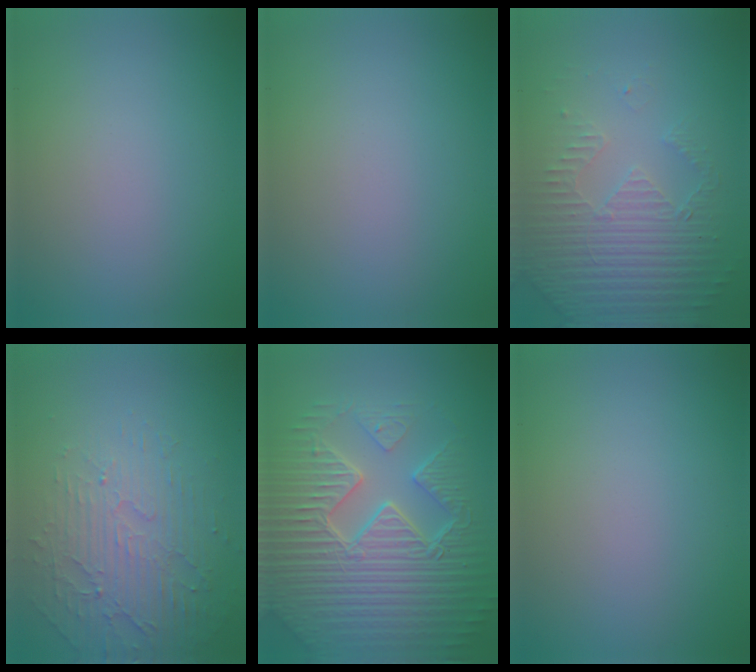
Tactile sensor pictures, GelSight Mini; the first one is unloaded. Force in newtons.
{"total": 0.0}
{"total": 5.1, "press": 3.5, "slide": 3.8}
{"total": 5.1, "press": 3.3, "slide": 3.9}
{"total": 9.8, "press": 6.9, "slide": 7.0}
{"total": 0.0}